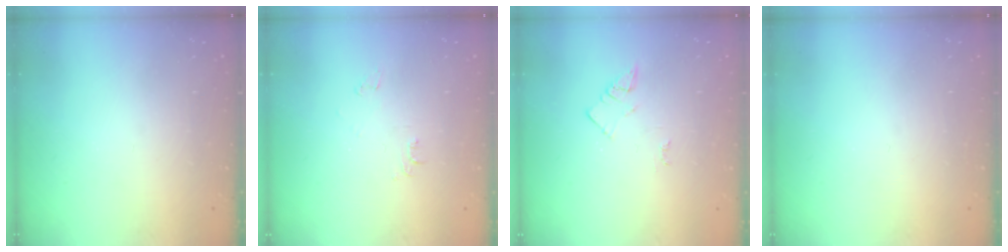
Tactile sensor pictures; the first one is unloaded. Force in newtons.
{"total": 3.5, "press": 3.4, "slide": 0.5}
{"total": 3.1, "press": 3.1, "slide": 0.4}
{"total": 0.0}